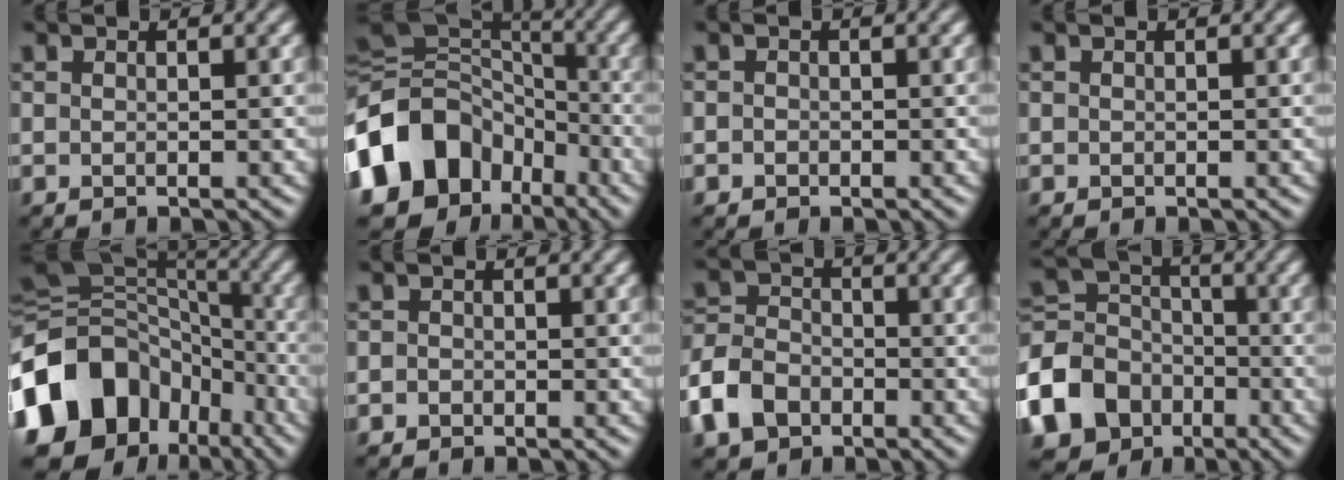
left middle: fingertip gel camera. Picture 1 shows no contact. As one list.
[{"total": 13.3, "force": [-5.6, 10.3, 6.3], "torque": [-0.153, 0.004, -0.107]}, {"total": 0.8, "force": [-0.4, 0.7, 0.0], "torque": [0.014, 0.004, -0.011]}, {"total": 0.0}, {"total": 16.5, "force": [-6.7, 12.8, 7.8], "torque": [-0.184, 0.000, -0.119]}, {"total": 1.2, "force": [-0.6, 1.0, 0.1], "torque": [0.023, 0.006, -0.017]}, {"total": 6.4, "force": [-3.6, 4.4, 2.8], "torque": [-0.066, 0.006, -0.090]}, {"total": 12.8, "force": [-6.1, 10.4, 4.5], "torque": [-0.136, -0.021, -0.128]}]